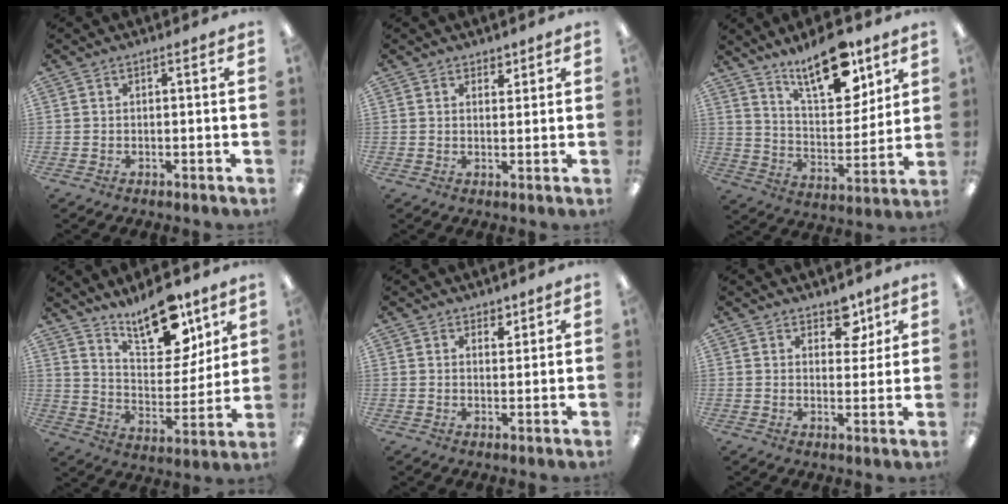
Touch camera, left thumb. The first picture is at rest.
{"total": 2.6, "force": [2.1, 1.5, 0.5], "torque": [0.003, -0.010, 0.037]}
{"total": 17.9, "force": [12.7, 7.1, 10.5], "torque": [-0.163, -0.074, 0.214]}
{"total": 17.2, "force": [12.8, 7.7, 8.7], "torque": [-0.130, -0.082, 0.222]}
{"total": 3.0, "force": [2.4, 1.7, 0.7], "torque": [0.007, -0.013, 0.040]}
{"total": 6.7, "force": [4.6, 3.9, 3.0], "torque": [-0.016, -0.023, 0.076]}